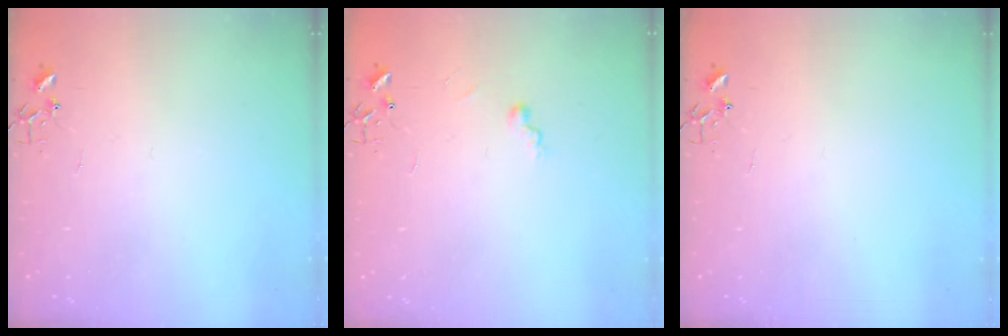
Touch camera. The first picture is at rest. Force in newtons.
{"total": 4.6, "press": 4.6, "slide": 0.5}
{"total": 0.0}